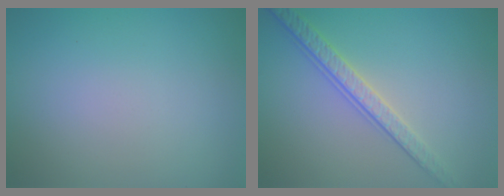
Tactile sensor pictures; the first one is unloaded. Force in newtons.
{"total": 3.6, "press": 3.2, "slide": 1.7}